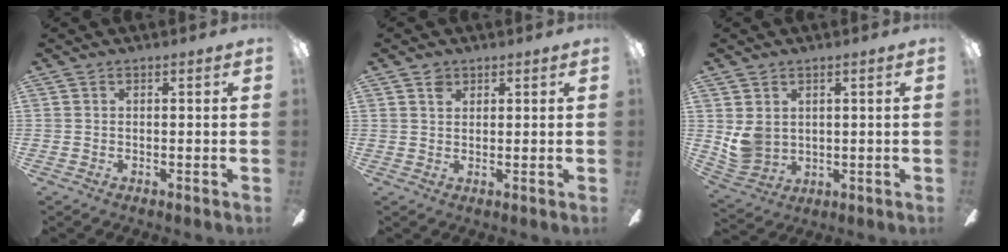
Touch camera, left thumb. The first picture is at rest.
{"total": 2.4, "force": [1.6, 1.7, 0.8], "torque": [-0.011, -0.001, 0.028]}
{"total": 6.0, "force": [2.1, 5.0, 2.5], "torque": [-0.062, 0.000, 0.042]}